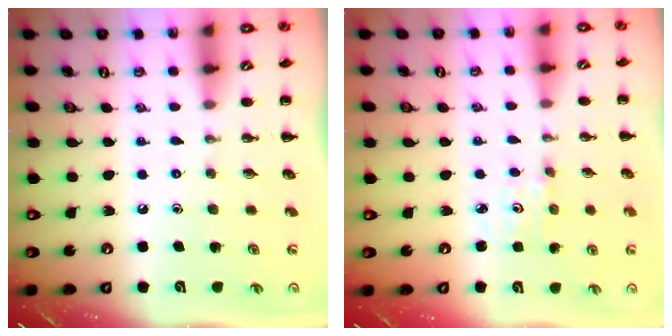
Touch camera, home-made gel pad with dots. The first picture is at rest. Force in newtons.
{"total": 1.2, "press": 1.1, "slide": 0.4}